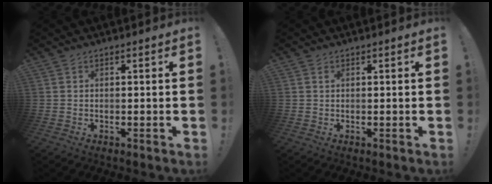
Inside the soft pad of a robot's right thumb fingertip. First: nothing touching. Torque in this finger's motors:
{"motor_torque": [-0.03, 0.06, -0.07, 0.13, 0.02]}